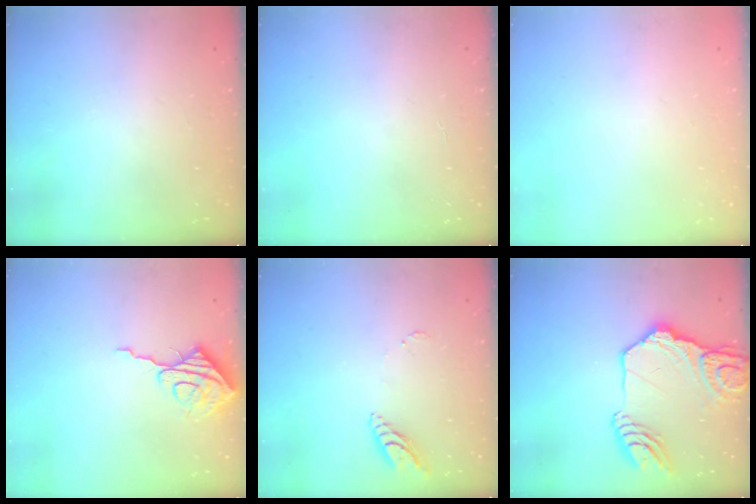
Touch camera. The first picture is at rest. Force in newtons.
{"total": 1.1, "press": 1.1, "slide": 0.2}
{"total": 0.0}
{"total": 9.1, "press": 9.1, "slide": 0.8}
{"total": 8.0, "press": 7.9, "slide": 1.0}
{"total": 20.7, "press": 20.6, "slide": 2.1}